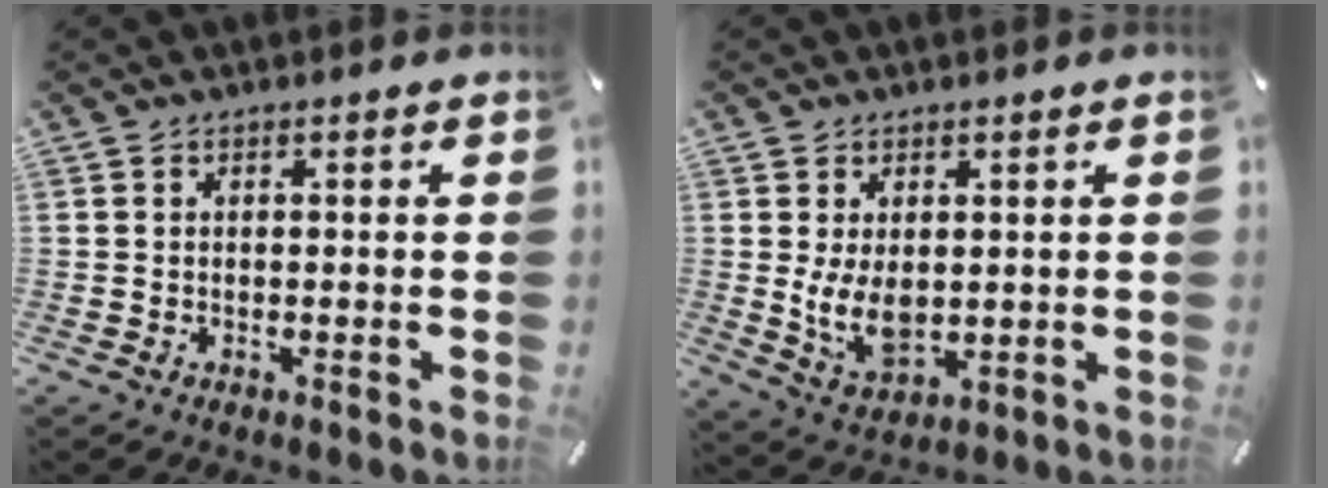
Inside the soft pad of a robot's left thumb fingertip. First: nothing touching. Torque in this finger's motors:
{"motor_torque": [0.82, 0.89, 0.79, -0.17, 0.33]}